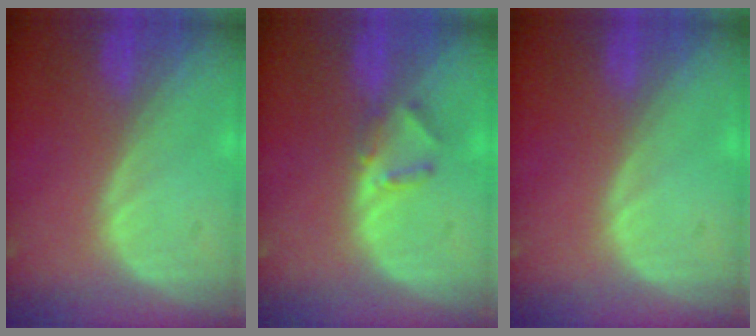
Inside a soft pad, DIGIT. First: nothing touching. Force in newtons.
{"total": 2.5, "press": 2.3, "slide": 1.0}
{"total": 0.0}